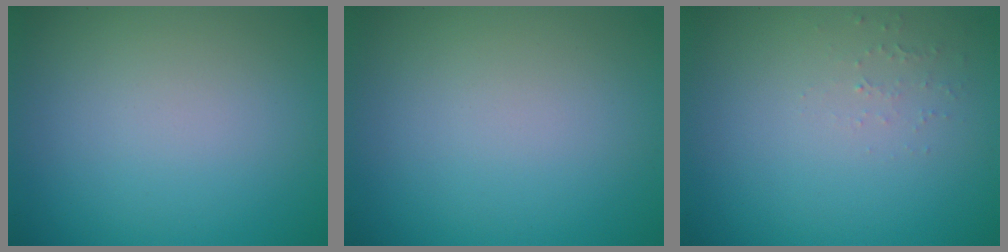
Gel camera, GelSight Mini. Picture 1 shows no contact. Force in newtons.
{"total": 0.0}
{"total": 0.8, "press": 0.8, "slide": 0.3}